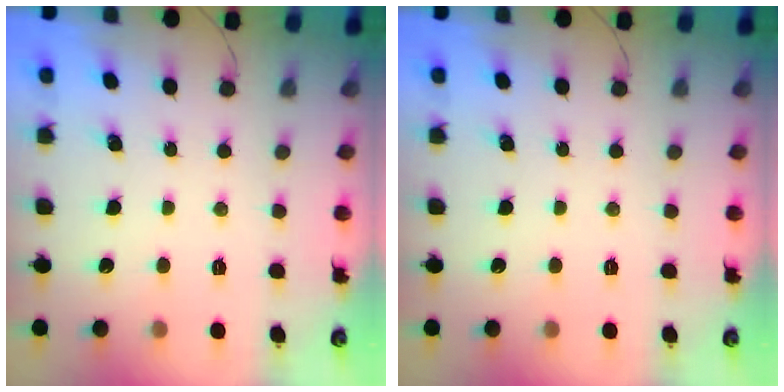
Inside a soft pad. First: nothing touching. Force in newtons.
{"total": 0.0}